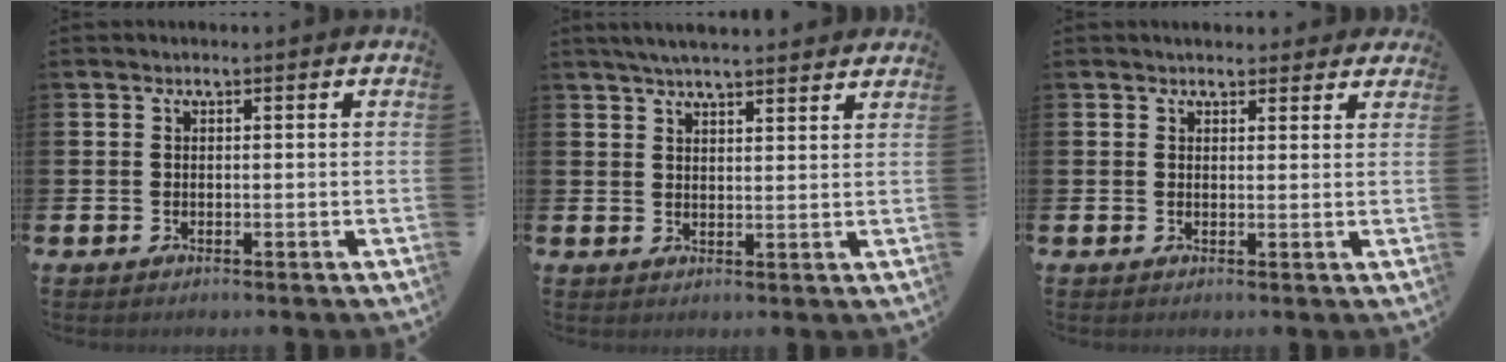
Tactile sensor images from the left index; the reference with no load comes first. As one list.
[{"total": 4.4, "force": [4.2, 0.3, 1.3], "torque": [-0.033, -0.013, 0.076]}, {"total": 2.3, "force": [2.1, 0.8, 0.0], "torque": [0.005, -0.006, 0.037]}]